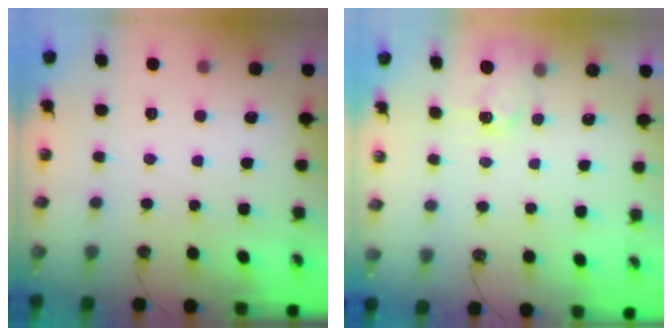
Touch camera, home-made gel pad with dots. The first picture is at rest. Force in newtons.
{"total": 2.5, "press": 2.4, "slide": 0.4}